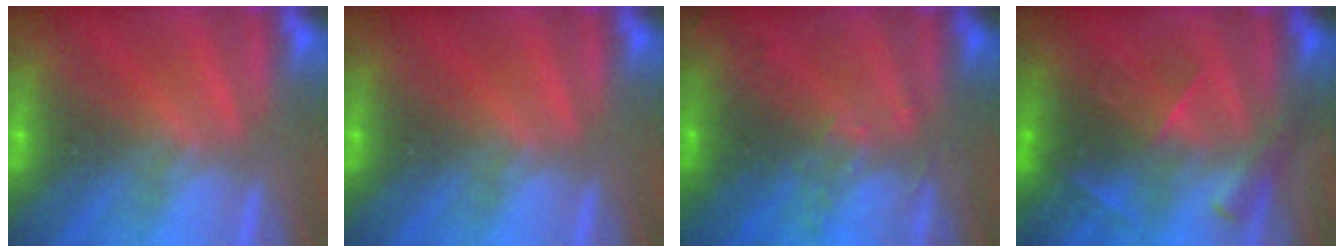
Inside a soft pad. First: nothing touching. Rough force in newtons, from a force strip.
{"total": 0.0}
{"total": 2.9}
{"total": 2.9}